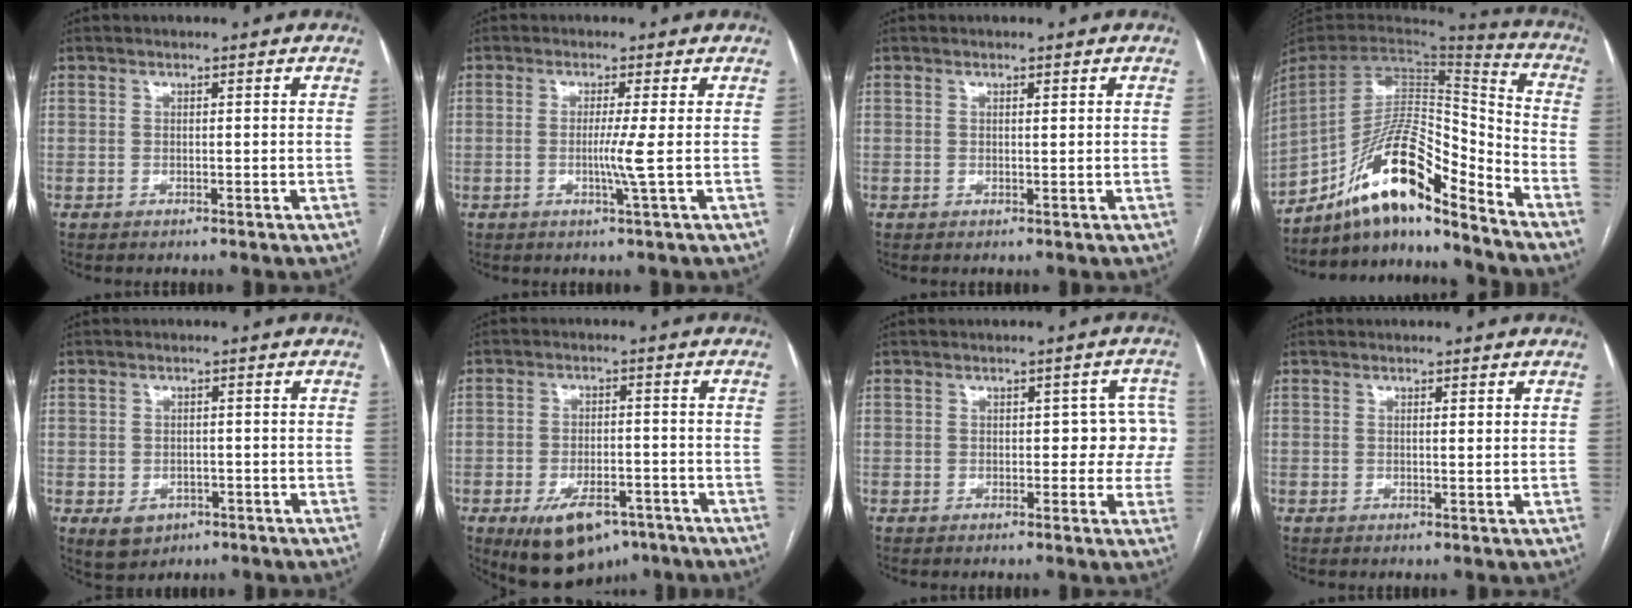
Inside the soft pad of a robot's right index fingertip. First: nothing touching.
{"total": 3.4, "force": [-0.4, -1.2, 3.2], "torque": [-0.059, -0.007, -0.008]}
{"total": 0.5, "force": [0.3, 0.1, 0.4], "torque": [-0.009, -0.001, 0.005]}
{"total": 16.6, "force": [-12.5, 2.4, 10.6], "torque": [-0.188, 0.026, -0.221]}
{"total": 4.2, "force": [-1.7, 3.5, 1.6], "torque": [-0.020, 0.001, -0.011]}
{"total": 10.6, "force": [-6.4, 5.3, 6.6], "torque": [-0.104, -0.002, -0.091]}
{"total": 5.4, "force": [0.4, 3.1, 4.4], "torque": [-0.029, 0.032, 0.004]}
{"total": 1.0, "force": [0.5, 0.1, 0.8], "torque": [-0.013, -0.002, 0.008]}